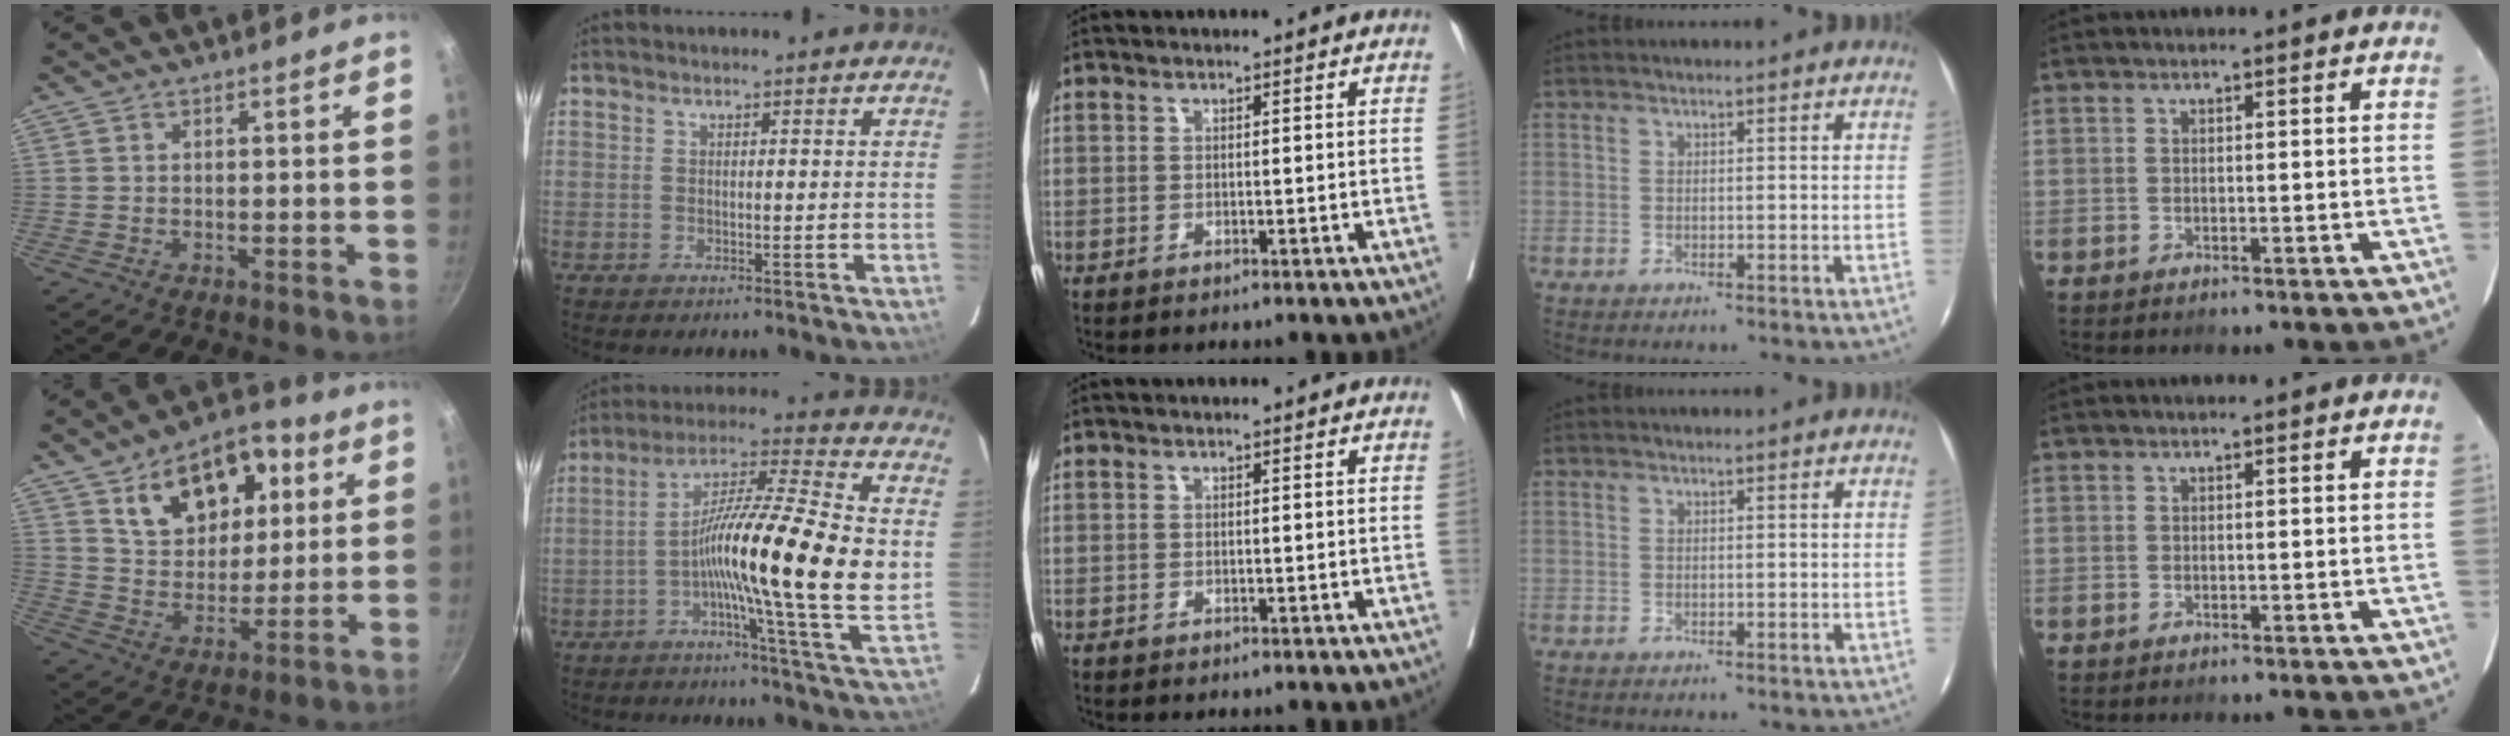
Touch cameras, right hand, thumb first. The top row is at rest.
{"thumb": {"total": 17.8, "force": [7.2, 11.2, 11.7], "torque": [-0.131, -0.010, 0.121]}, "index": {"total": 19.3, "force": [-1.6, 0.0, 19.2], "torque": [-0.319, 0.007, -0.043]}}